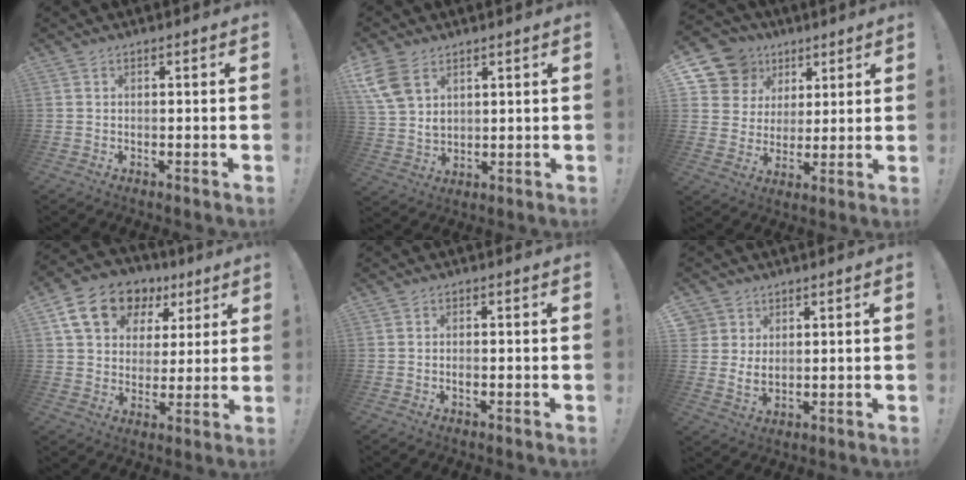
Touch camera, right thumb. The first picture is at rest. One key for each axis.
{"total": 10.1, "fx": 5.7, "fy": 6.7, "fz": 5.0, "tx": -0.095, "ty": -0.023, "tz": 0.114}
{"total": 11.7, "fx": 6.2, "fy": 9.5, "fz": 2.7, "tx": -0.036, "ty": -0.042, "tz": 0.127}
{"total": 15.9, "fx": 7.9, "fy": 11.5, "fz": 7.7, "tx": -0.122, "ty": -0.028, "tz": 0.153}
{"total": 1.1, "fx": -0.6, "fy": 0.4, "fz": 0.8, "tx": -0.021, "ty": 0.004, "tz": -0.009}
{"total": 4.9, "fx": 3.0, "fy": 3.6, "fz": 1.5, "tx": -0.026, "ty": -0.019, "tz": 0.058}